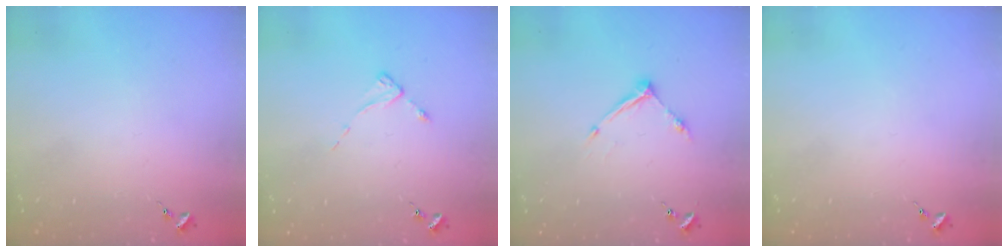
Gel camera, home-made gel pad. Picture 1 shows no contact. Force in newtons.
{"total": 2.1, "press": 2.0, "slide": 0.4}
{"total": 8.6, "press": 8.6, "slide": 0.5}
{"total": 0.0}